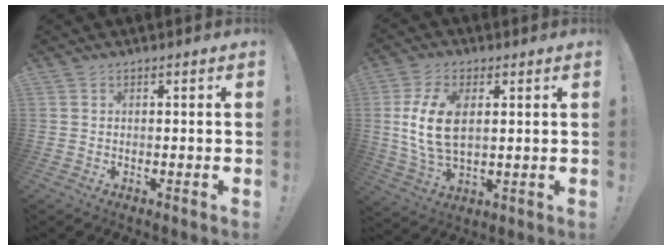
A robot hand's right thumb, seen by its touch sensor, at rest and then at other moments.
{"total": 13.0, "force": [2.1, 7.3, 10.5], "torque": [-0.208, -0.009, 0.037]}